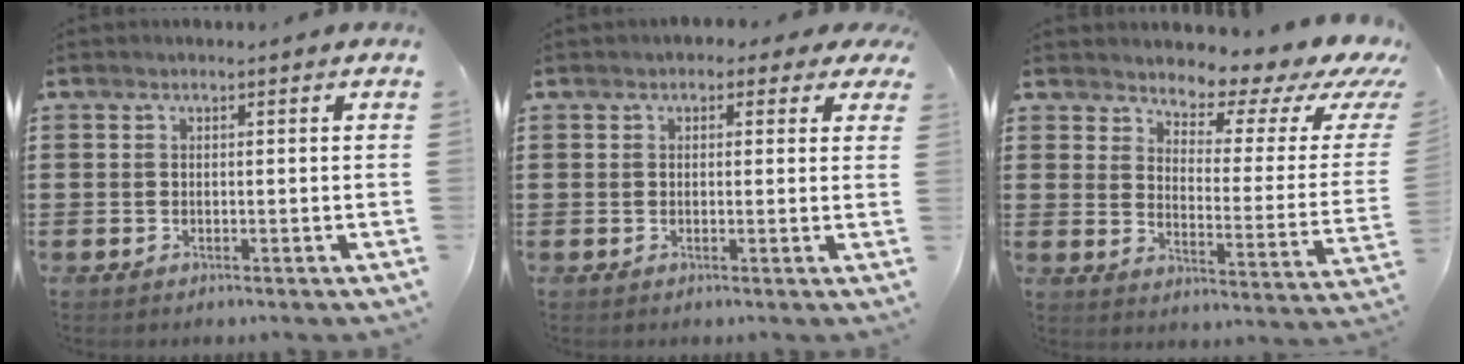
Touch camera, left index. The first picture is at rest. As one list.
[{"total": 1.5, "force": [0.5, 1.1, 0.9], "torque": [-0.014, 0.004, 0.006]}, {"total": 4.7, "force": [4.1, 1.4, 1.7], "torque": [-0.046, -0.036, 0.061]}]